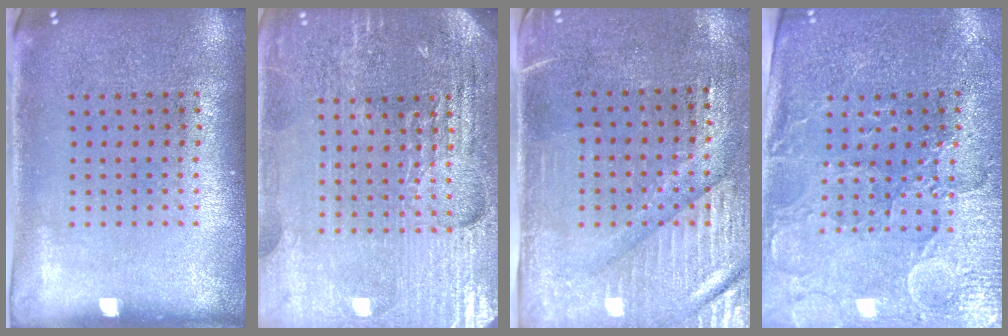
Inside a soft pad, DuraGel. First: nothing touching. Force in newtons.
{"total": 4.9, "press": 4.6, "slide": 1.8}
{"total": 3.3, "press": 2.9, "slide": 1.5}
{"total": 3.5, "press": 3.2, "slide": 1.3}